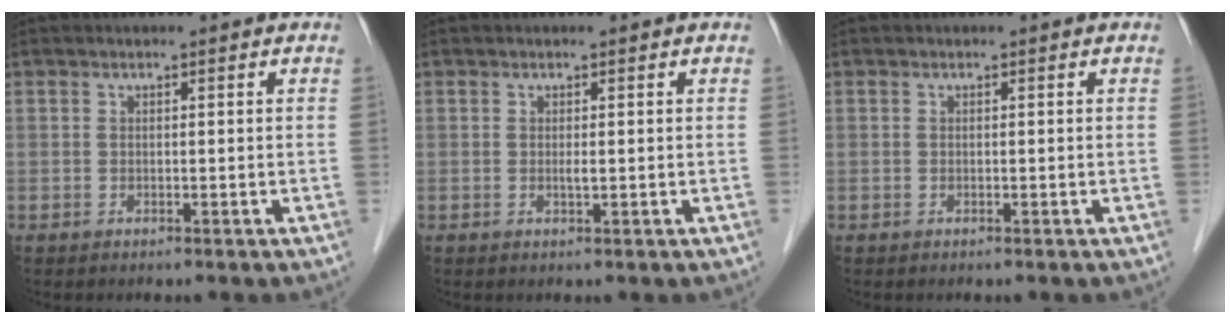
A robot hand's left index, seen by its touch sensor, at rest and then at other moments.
{"total": 0.7, "force": [0.1, 0.0, 0.7], "torque": [-0.015, -0.002, 0.002]}
{"total": 0.0}